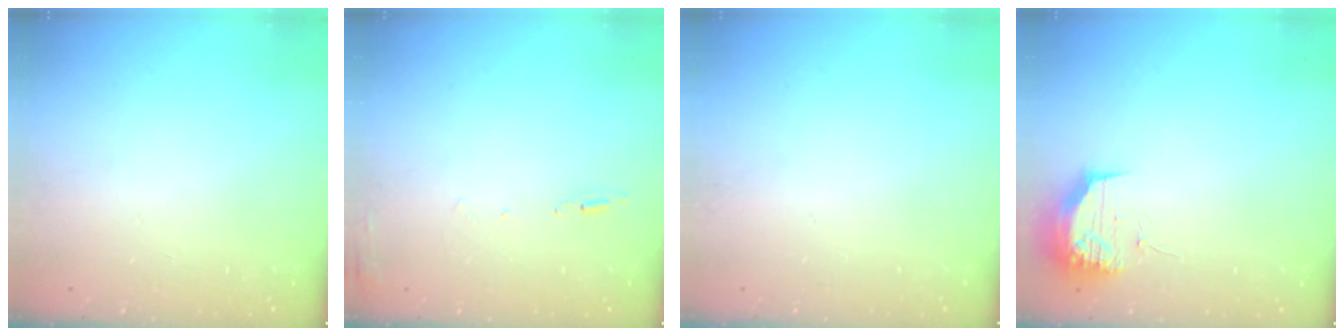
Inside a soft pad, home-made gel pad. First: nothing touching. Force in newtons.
{"total": 6.8, "press": 6.8, "slide": 0.7}
{"total": 0.0}
{"total": 11.5, "press": 11.5, "slide": 0.7}